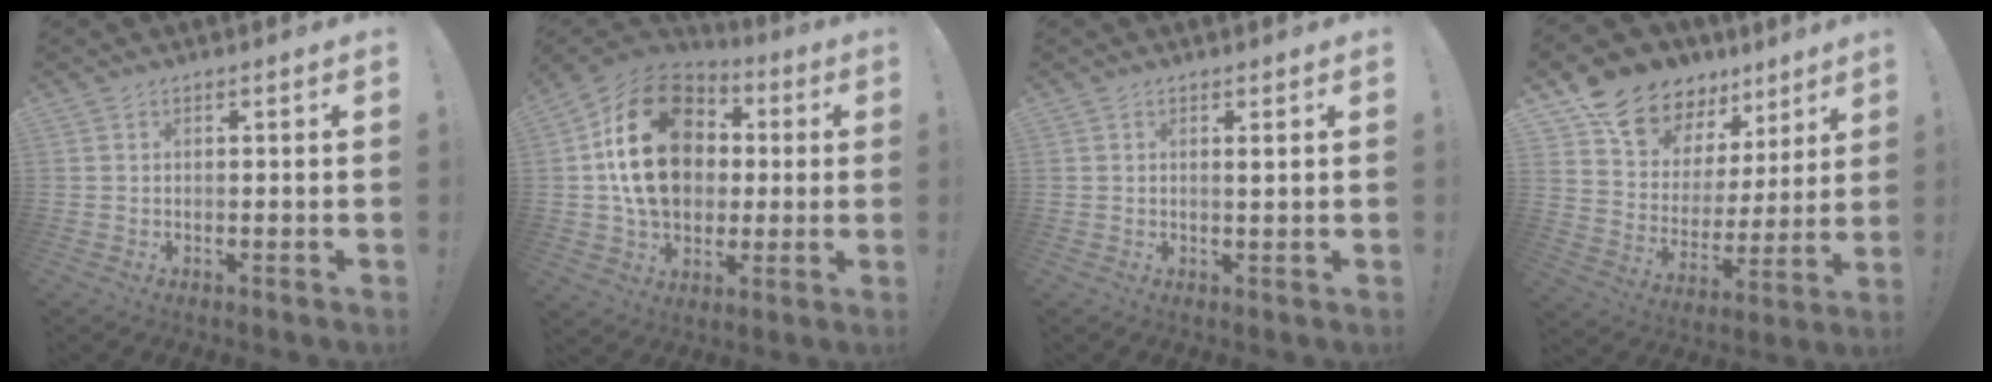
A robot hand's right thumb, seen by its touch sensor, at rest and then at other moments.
{"total": 23.5, "force": [3.2, 18.0, 14.8], "torque": [-0.246, 0.017, 0.076]}
{"total": 1.2, "force": [0.5, 0.0, 1.1], "torque": [-0.008, -0.007, 0.004]}
{"total": 14.1, "force": [11.1, 7.9, 3.7], "torque": [-0.065, -0.086, 0.208]}